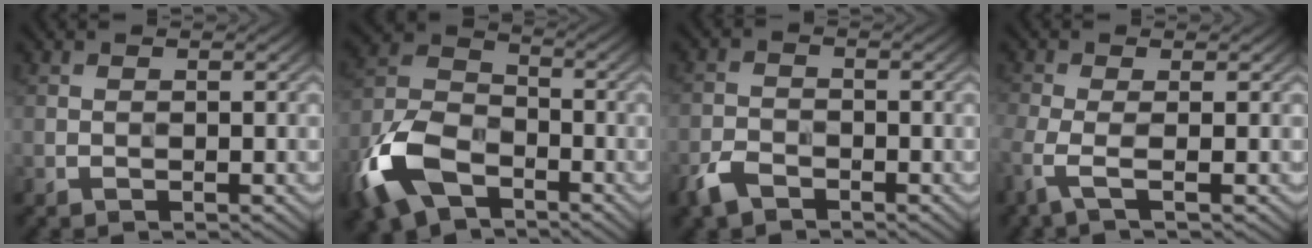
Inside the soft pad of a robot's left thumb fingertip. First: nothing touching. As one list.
[{"total": 13.3, "force": [-7.1, 7.6, 8.3], "torque": [-0.212, -0.021, -0.154]}, {"total": 3.4, "force": [-2.5, 1.7, 1.6], "torque": [-0.035, -0.004, -0.060]}, {"total": 3.4, "force": [-1.4, 0.6, 3.0], "torque": [-0.074, -0.002, -0.042]}]